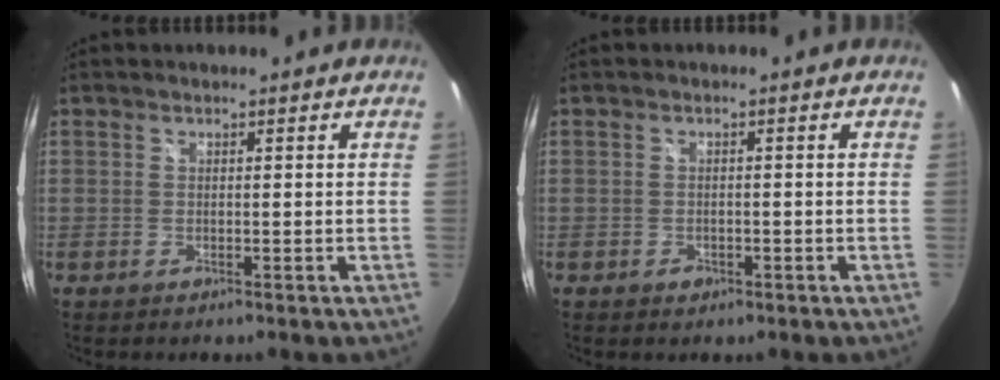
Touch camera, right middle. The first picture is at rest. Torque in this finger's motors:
{"motor_torque": [0.23, -0.17, -0.01, 0.00]}